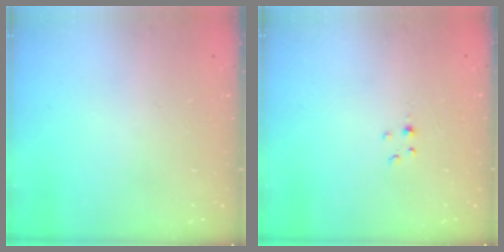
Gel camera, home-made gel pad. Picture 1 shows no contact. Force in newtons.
{"total": 1.0, "press": 1.0, "slide": 0.2}